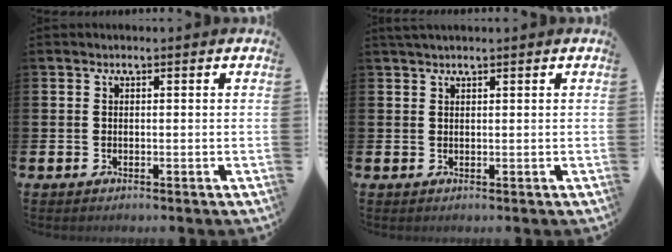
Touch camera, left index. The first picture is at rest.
{"total": 1.1, "force": [1.1, 0.0, 0.4], "torque": [-0.009, 0.000, 0.019]}